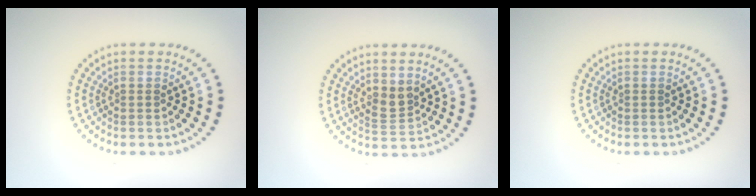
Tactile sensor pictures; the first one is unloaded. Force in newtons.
{"total": 1.8, "press": 1.5, "slide": 1.1}
{"total": 0.0}